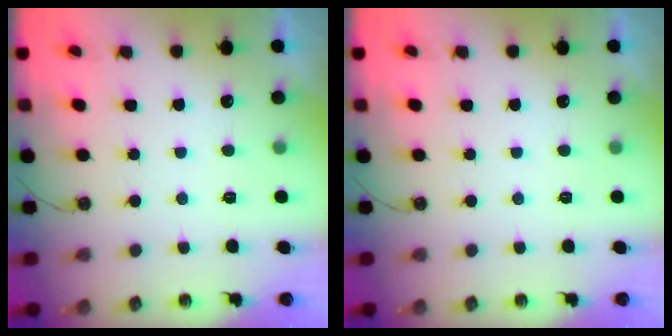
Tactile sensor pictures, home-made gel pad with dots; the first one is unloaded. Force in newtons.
{"total": 0.0}